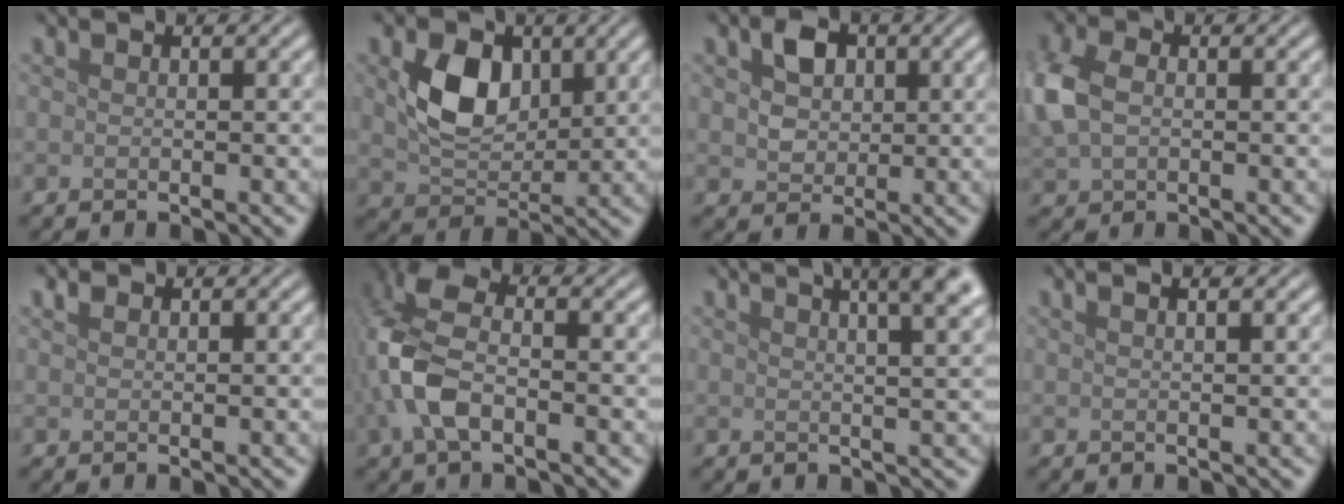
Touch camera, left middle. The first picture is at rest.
{"total": 5.9, "force": [1.5, 4.1, 3.9], "torque": [-0.083, -0.007, 0.030]}
{"total": 3.0, "force": [0.9, 2.3, 1.7], "torque": [-0.033, 0.003, 0.010]}
{"total": 4.8, "force": [0.2, 3.5, 3.3], "torque": [-0.097, 0.002, 0.001]}
{"total": 0.7, "force": [0.6, 0.3, 0.3], "torque": [-0.007, 0.004, 0.012]}
{"total": 6.8, "force": [-1.6, 3.7, 5.5], "torque": [-0.137, 0.010, -0.046]}
{"total": 9.8, "force": [5.2, 4.2, 7.1], "torque": [-0.023, 0.058, 0.027]}
{"total": 2.9, "force": [1.7, 1.3, 2.0], "torque": [-0.004, 0.011, -0.007]}